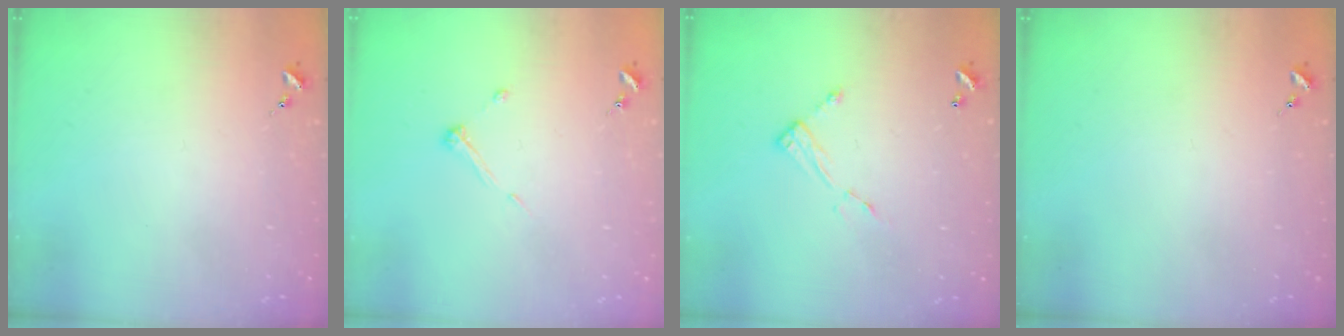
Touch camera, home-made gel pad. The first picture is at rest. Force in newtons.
{"total": 4.3, "press": 4.3, "slide": 0.2}
{"total": 6.4, "press": 6.4, "slide": 0.3}
{"total": 0.0}